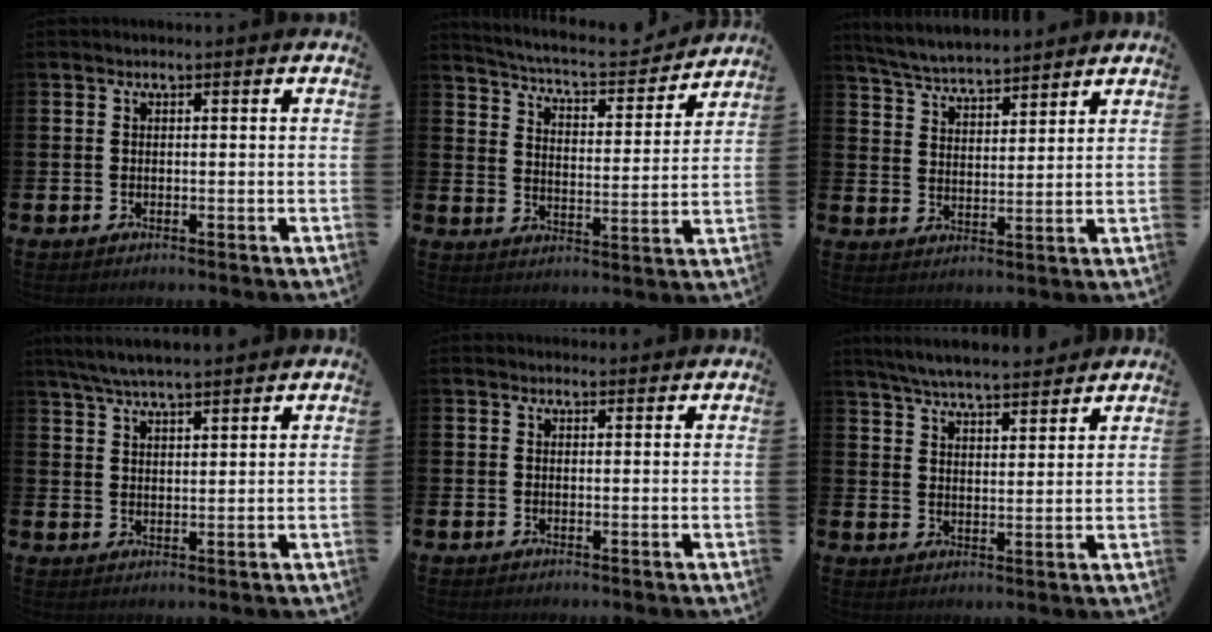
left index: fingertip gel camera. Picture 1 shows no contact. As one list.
[{"total": 5.9, "force": [5.6, 1.0, 1.6], "torque": [-0.055, -0.044, 0.090]}, {"total": 5.2, "force": [5.1, 0.5, 0.6], "torque": [-0.031, -0.033, 0.090]}, {"total": 5.5, "force": [5.2, 0.5, 1.7], "torque": [-0.055, -0.013, 0.096]}, {"total": 1.0, "force": [0.9, 0.4, 0.1], "torque": [0.011, -0.001, 0.014]}, {"total": 5.9, "force": [5.8, 0.5, 1.3], "torque": [-0.049, -0.026, 0.105]}]